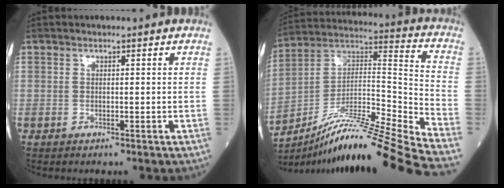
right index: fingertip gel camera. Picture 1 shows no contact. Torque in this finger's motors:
{"motor_torque": [0.79, -1.08, 0.53, 0.17]}